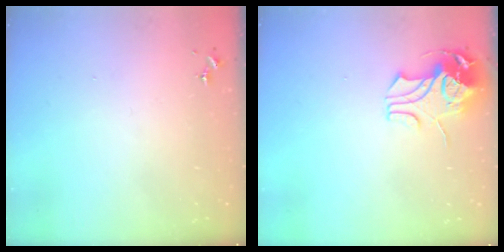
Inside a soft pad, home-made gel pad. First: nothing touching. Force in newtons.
{"total": 9.0, "press": 8.9, "slide": 0.9}